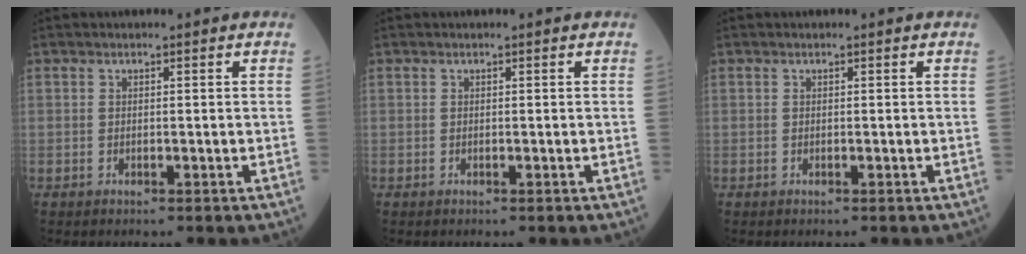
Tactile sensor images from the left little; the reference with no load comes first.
{"total": 0.0}
{"total": 0.0}